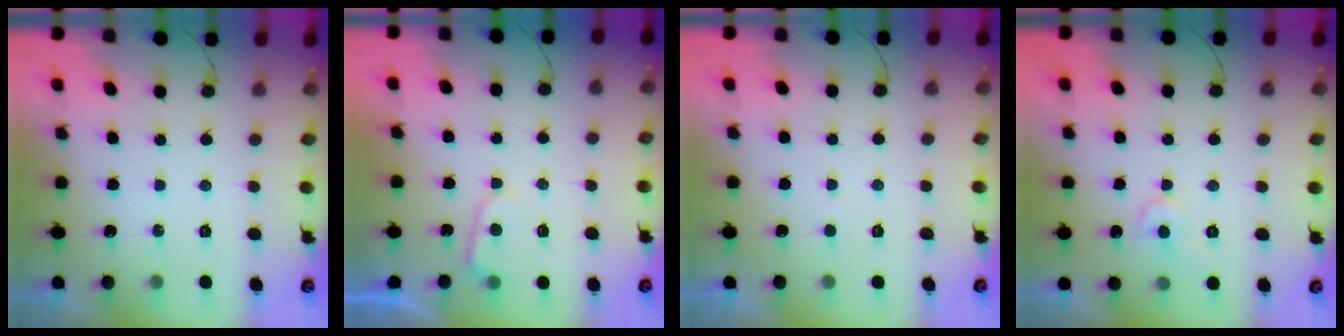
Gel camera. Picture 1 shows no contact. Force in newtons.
{"total": 2.8, "press": 2.8, "slide": 0.3}
{"total": 1.9, "press": 1.9, "slide": 0.3}
{"total": 5.6, "press": 5.6, "slide": 0.3}